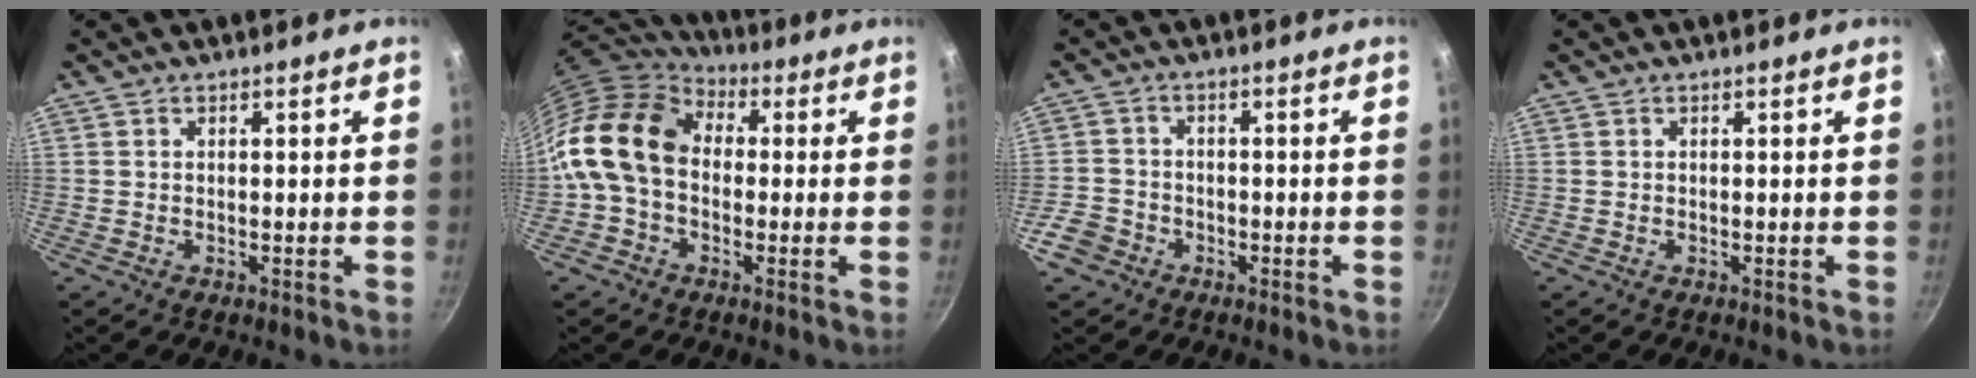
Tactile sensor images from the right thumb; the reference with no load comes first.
{"total": 16.5, "force": [0.2, 12.2, 11.2], "torque": [-0.194, 0.037, -0.015]}
{"total": 5.1, "force": [-2.7, 4.0, 1.4], "torque": [-0.016, 0.033, -0.049]}
{"total": 0.0}